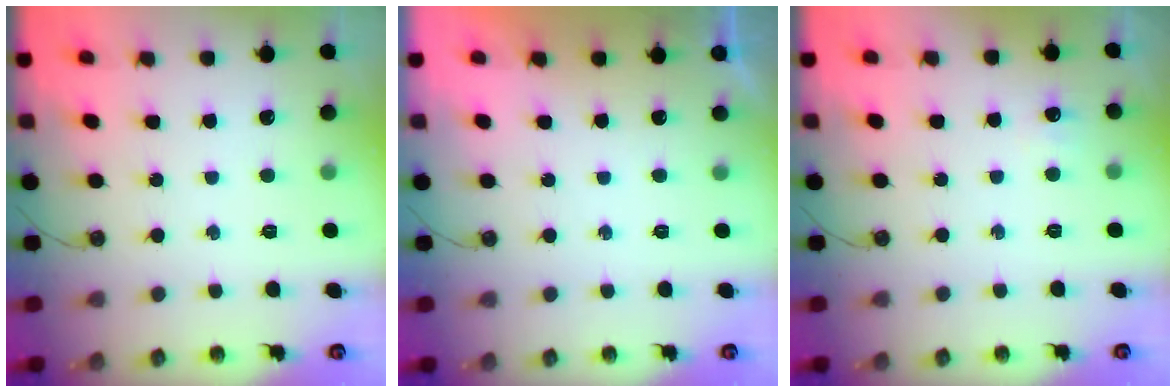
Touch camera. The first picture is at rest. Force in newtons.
{"total": 0.0}
{"total": 8.0, "press": 4.6, "slide": 6.6}